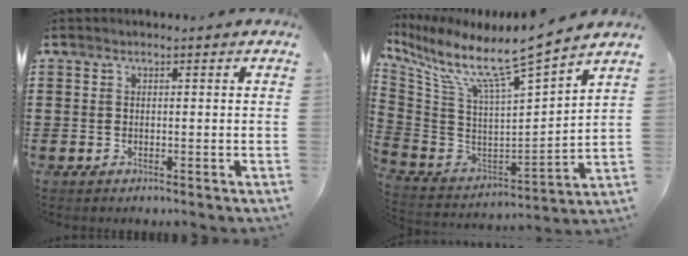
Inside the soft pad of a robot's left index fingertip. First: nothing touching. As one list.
[{"total": 9.6, "force": [7.5, -0.5, 5.9], "torque": [-0.143, -0.072, 0.115]}]